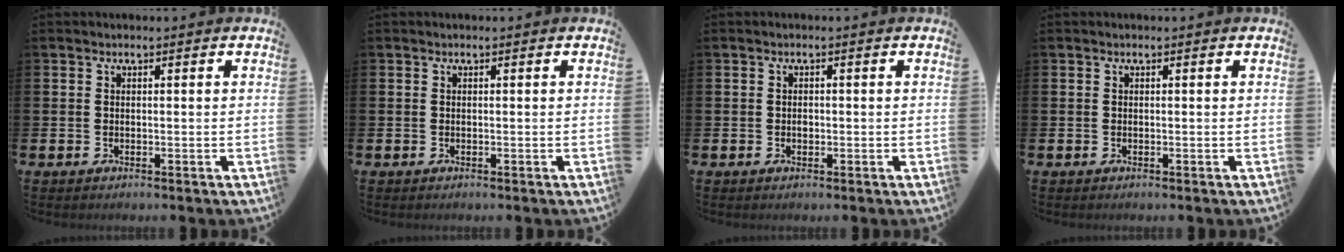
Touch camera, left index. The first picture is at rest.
{"total": 0.0}
{"total": 0.8, "force": [0.0, 0.6, 0.4], "torque": [-0.003, 0.002, -0.003]}
{"total": 0.0}